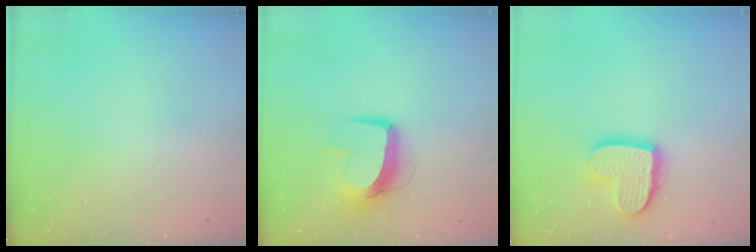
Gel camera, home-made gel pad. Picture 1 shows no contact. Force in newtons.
{"total": 11.5, "press": 11.5, "slide": 1.4}
{"total": 14.1, "press": 14.0, "slide": 1.0}